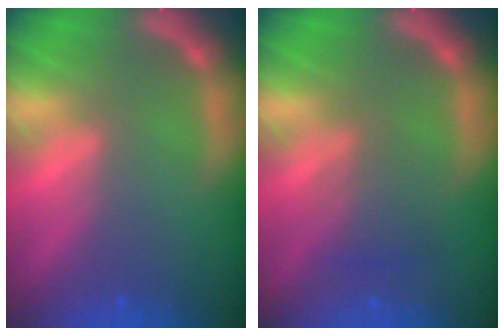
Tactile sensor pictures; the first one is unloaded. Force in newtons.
{"total": 2.5}